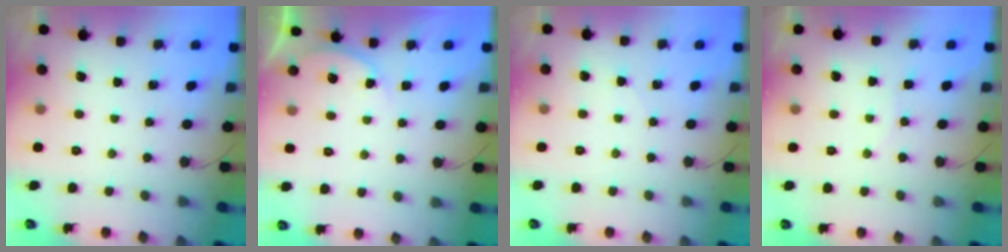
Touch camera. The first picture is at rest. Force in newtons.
{"total": 4.2, "press": 4.1, "slide": 0.7}
{"total": 3.5, "press": 3.1, "slide": 1.6}
{"total": 3.7, "press": 3.7, "slide": 0.3}